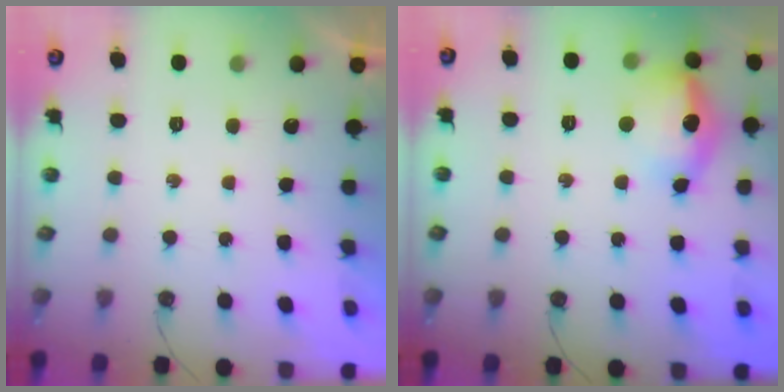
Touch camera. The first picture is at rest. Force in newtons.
{"total": 14.3, "press": 14.3, "slide": 1.3}